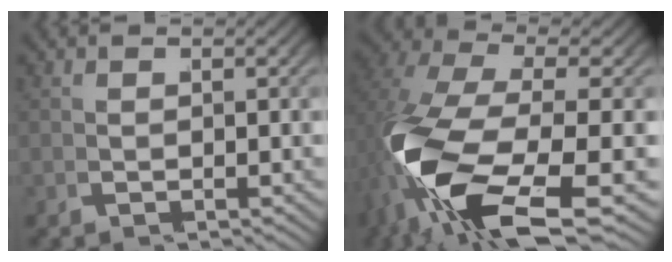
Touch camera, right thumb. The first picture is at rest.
{"total": 14.4, "force": [-2.8, 7.9, 11.8], "torque": [-0.314, -0.067, 0.000]}